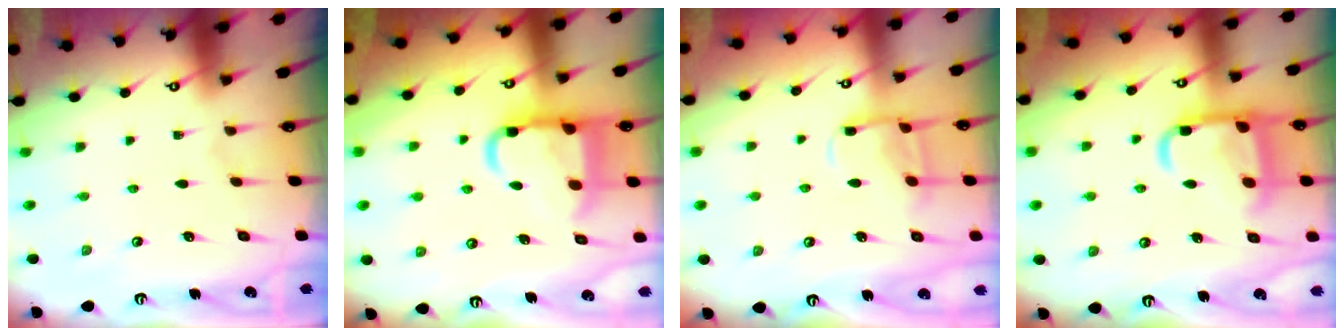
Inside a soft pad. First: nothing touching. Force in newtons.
{"total": 13.6, "press": 13.5, "slide": 1.6}
{"total": 9.9, "press": 9.8, "slide": 1.1}
{"total": 14.7, "press": 14.6, "slide": 1.5}